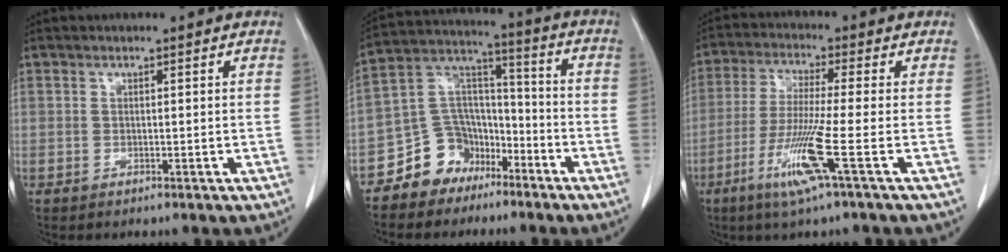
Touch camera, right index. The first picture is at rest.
{"total": 10.3, "force": [-6.7, 7.4, 2.2], "torque": [-0.041, 0.053, -0.120]}
{"total": 9.8, "force": [-4.0, -1.4, 8.8], "torque": [-0.175, -0.029, -0.086]}